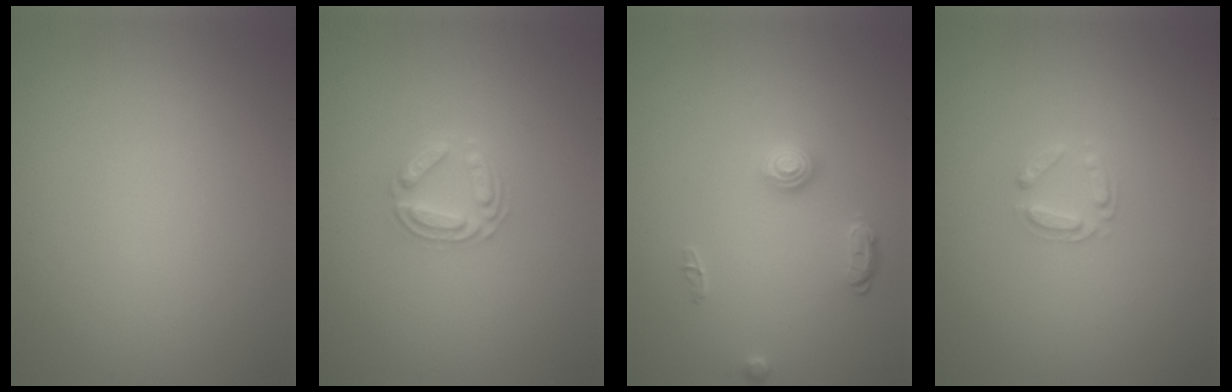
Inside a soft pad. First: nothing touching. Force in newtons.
{"total": 2.8, "press": 2.7, "slide": 0.5}
{"total": 1.7, "press": 1.4, "slide": 1.0}
{"total": 1.7, "press": 1.7, "slide": 0.2}